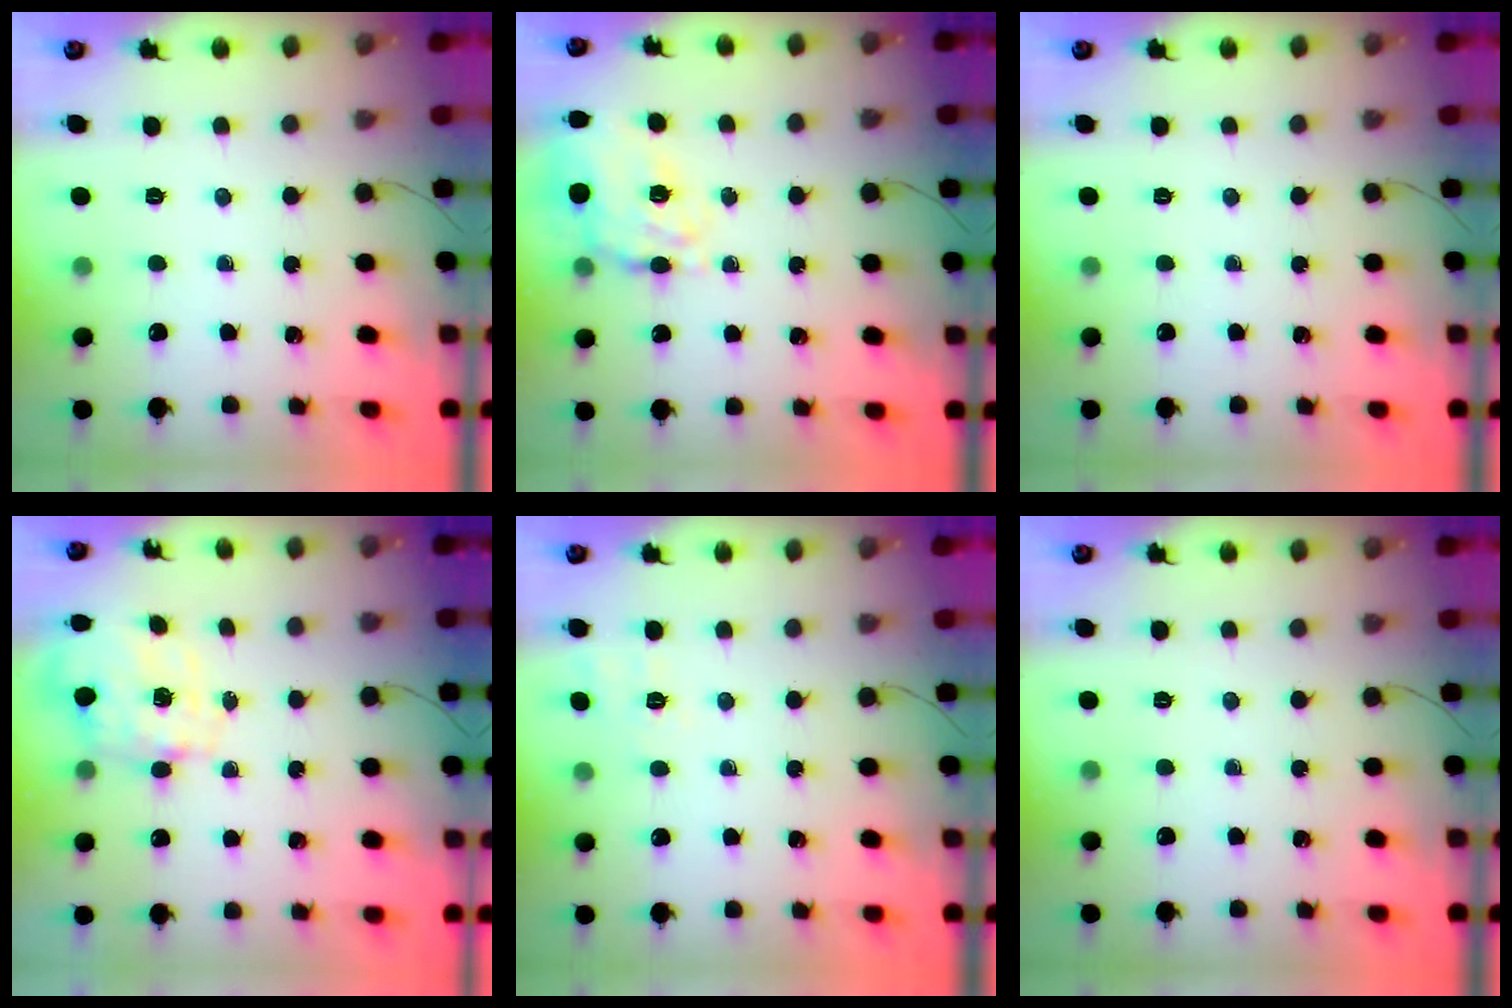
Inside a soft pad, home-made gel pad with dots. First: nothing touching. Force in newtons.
{"total": 13.6, "press": 13.0, "slide": 4.2}
{"total": 0.0}
{"total": 2.7, "press": 2.6, "slide": 0.8}
{"total": 2.4, "press": 1.3, "slide": 2.1}
{"total": 0.0}